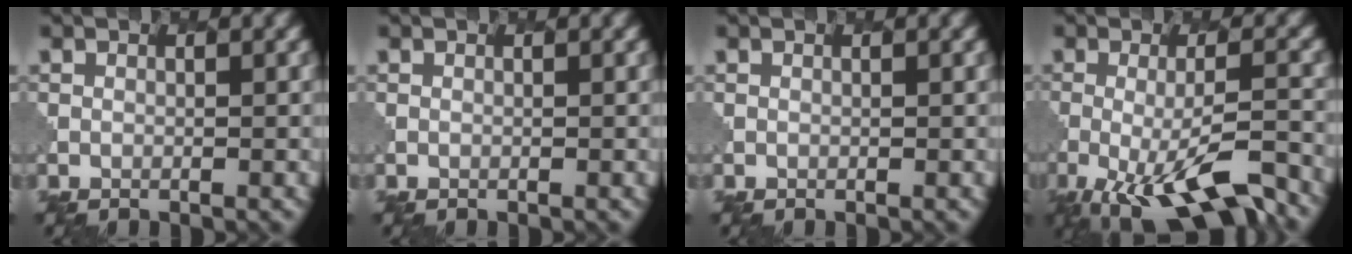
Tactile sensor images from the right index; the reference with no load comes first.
{"total": 0.0}
{"total": 0.0}
{"total": 9.6, "force": [-4.9, 2.6, 7.8], "torque": [-0.124, -0.016, -0.075]}